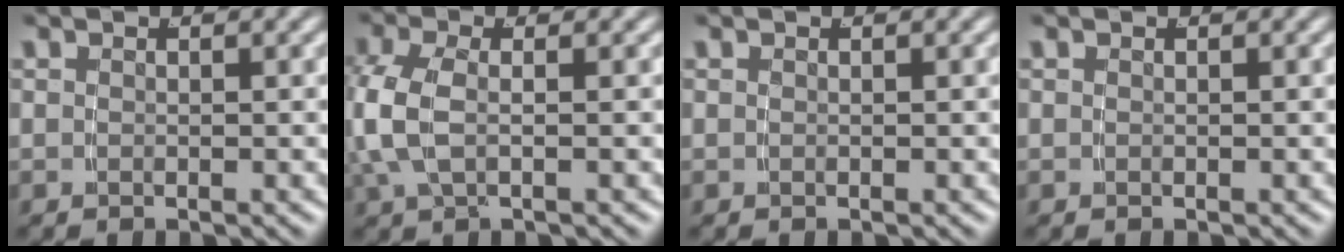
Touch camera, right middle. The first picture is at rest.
{"total": 4.0, "force": [-0.3, 2.3, 3.3], "torque": [-0.102, -0.016, 0.005]}
{"total": 0.0}
{"total": 0.0}